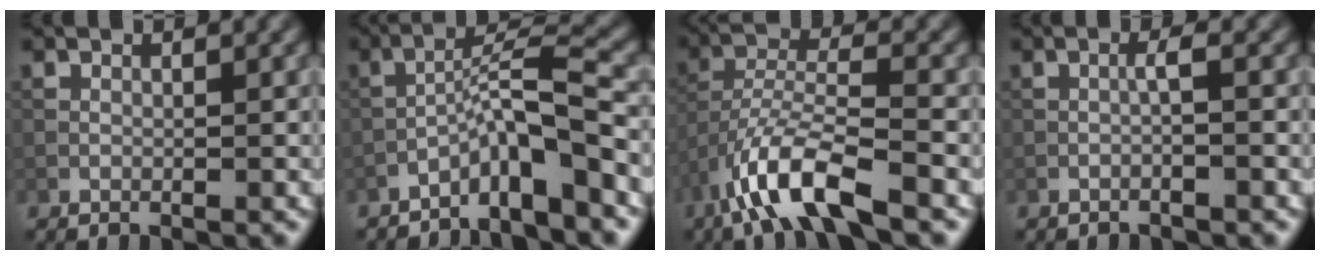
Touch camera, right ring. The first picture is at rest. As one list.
[{"total": 5.9, "force": [-3.7, 0.5, 4.5], "torque": [-0.072, 0.021, -0.070]}, {"total": 7.9, "force": [-5.0, 2.0, 5.8], "torque": [-0.114, 0.001, -0.098]}, {"total": 1.4, "force": [-0.7, 0.0, 1.2], "torque": [-0.019, 0.011, -0.018]}]